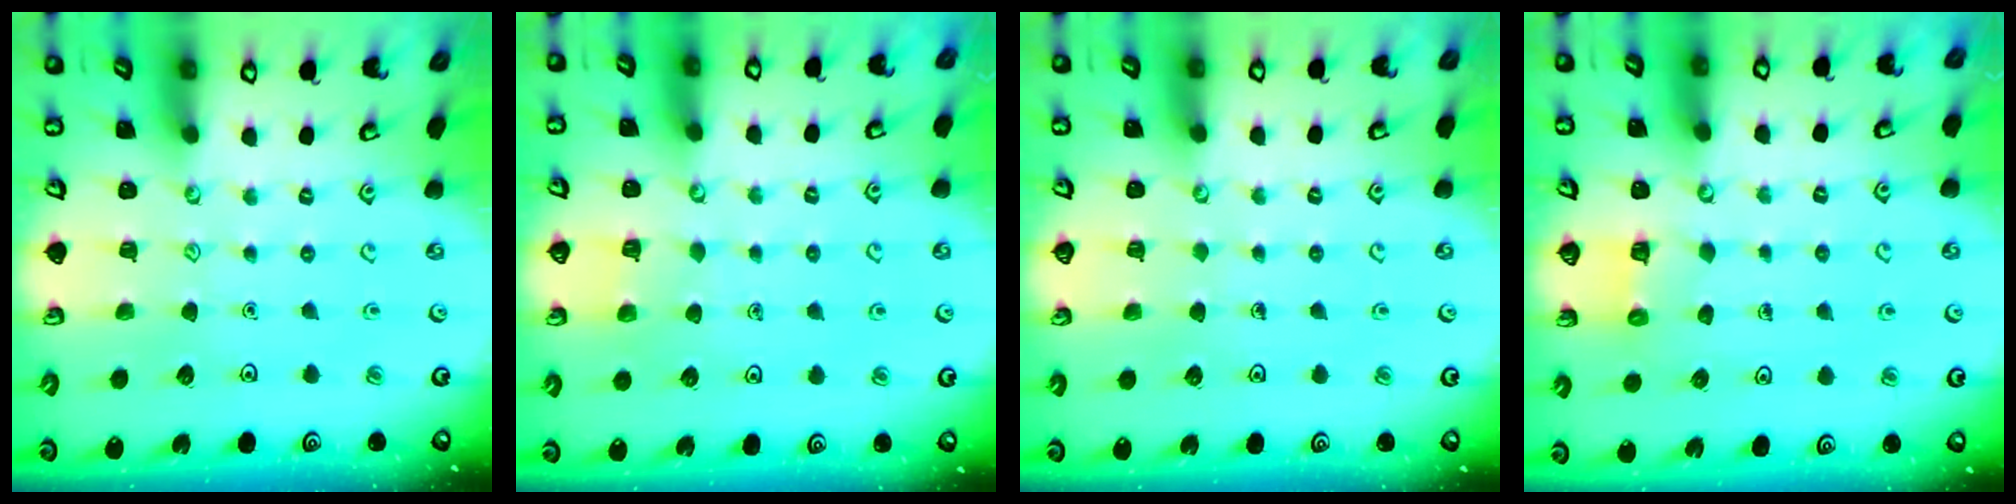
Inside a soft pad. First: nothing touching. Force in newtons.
{"total": 2.6, "press": 2.6, "slide": 0.2}
{"total": 0.8, "press": 0.8, "slide": 0.3}
{"total": 3.4, "press": 3.4, "slide": 0.2}